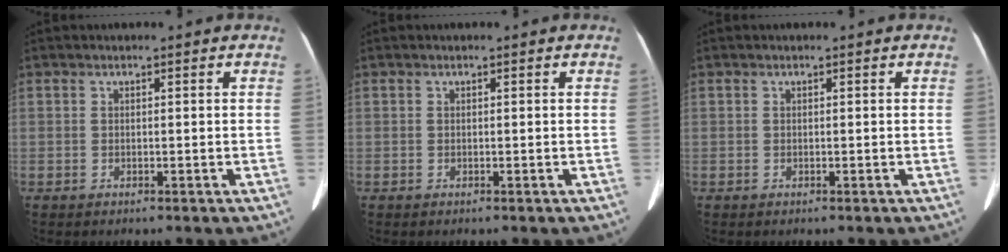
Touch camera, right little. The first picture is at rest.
{"total": 0.0}
{"total": 0.0}